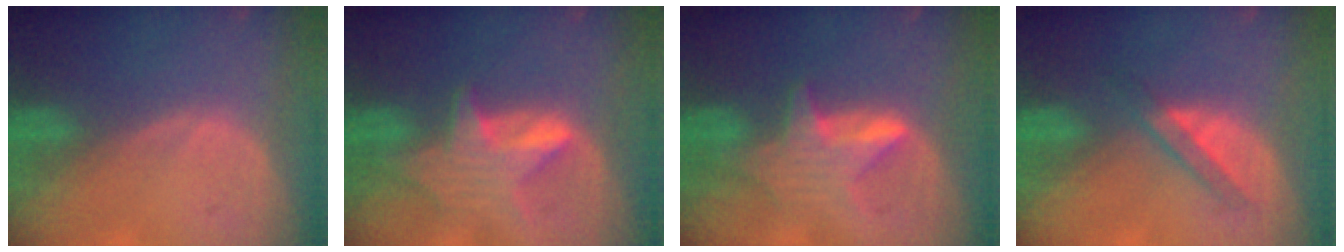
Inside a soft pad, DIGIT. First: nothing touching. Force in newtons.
{"total": 6.3, "press": 6.2, "slide": 0.8}
{"total": 6.0, "press": 5.9, "slide": 0.6}
{"total": 3.6, "press": 3.4, "slide": 1.1}